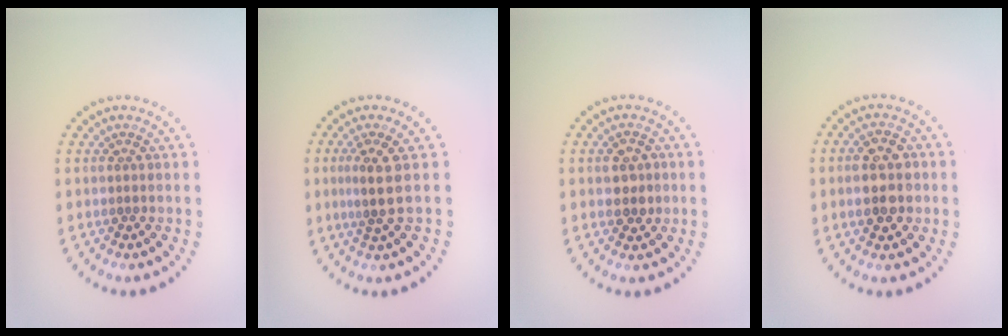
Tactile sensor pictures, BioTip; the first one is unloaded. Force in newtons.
{"total": 2.4, "press": 2.0, "slide": 1.4}
{"total": 2.4, "press": 2.4, "slide": 0.2}
{"total": 4.2, "press": 4.2, "slide": 0.4}